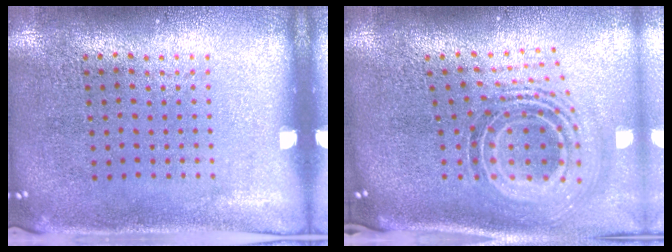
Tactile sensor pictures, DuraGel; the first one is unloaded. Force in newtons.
{"total": 1.9, "press": 1.3, "slide": 1.3}